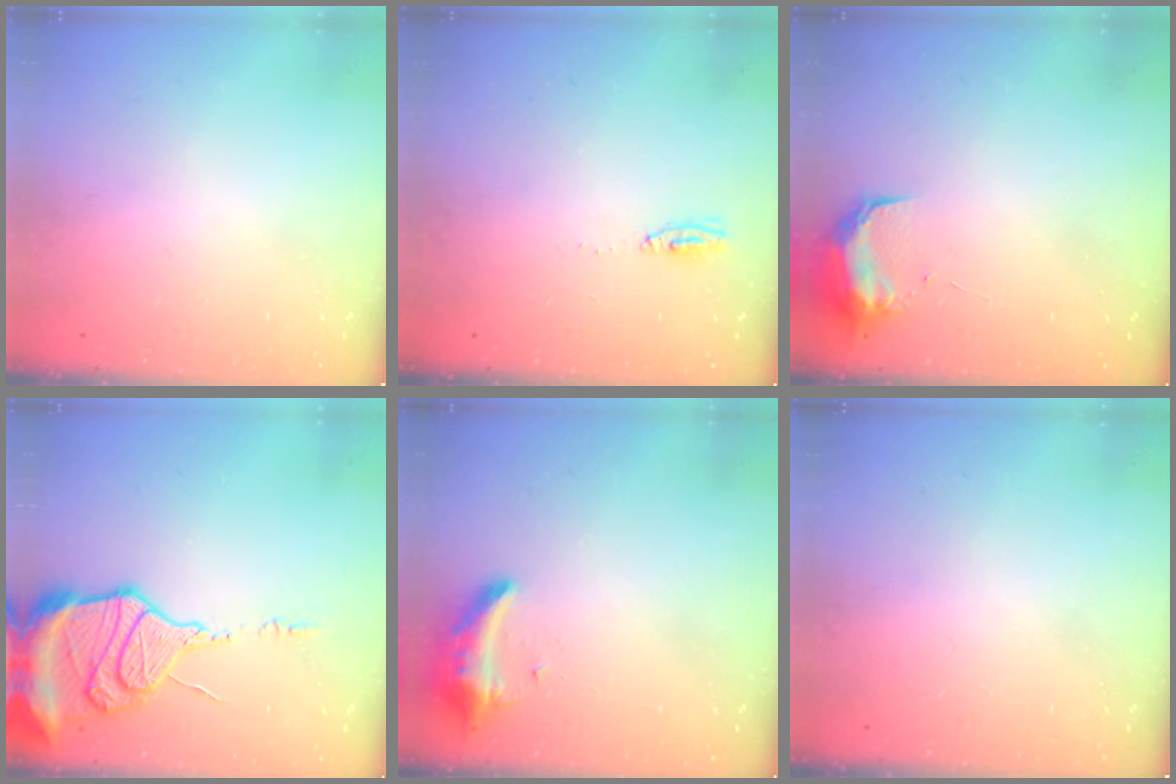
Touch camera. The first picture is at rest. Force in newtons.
{"total": 4.8, "press": 2.7, "slide": 4.0}
{"total": 9.8, "press": 9.7, "slide": 0.7}
{"total": 18.9, "press": 18.8, "slide": 1.8}
{"total": 8.6, "press": 8.6, "slide": 0.3}
{"total": 0.0}